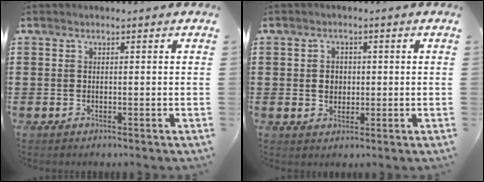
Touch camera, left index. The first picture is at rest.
{"total": 2.6, "force": [0.1, 2.3, 1.1], "torque": [-0.031, 0.008, -0.001]}